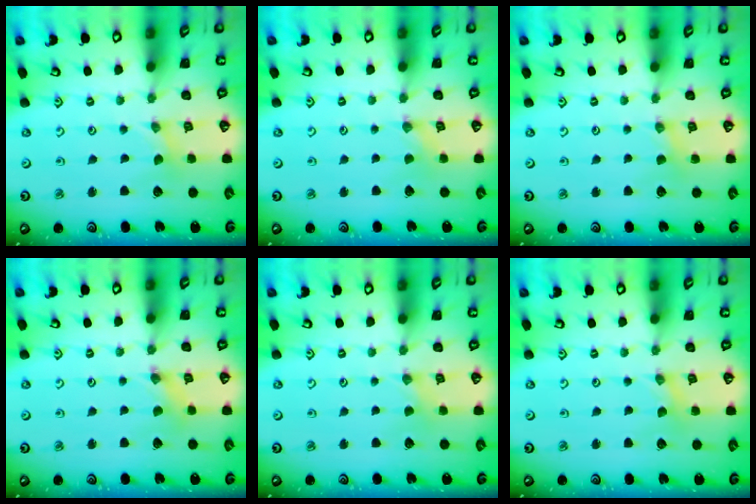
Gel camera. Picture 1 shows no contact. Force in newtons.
{"total": 0.0}
{"total": 2.0, "press": 2.0, "slide": 0.3}
{"total": 0.8, "press": 0.7, "slide": 0.3}
{"total": 1.2, "press": 1.2, "slide": 0.3}
{"total": 0.0}